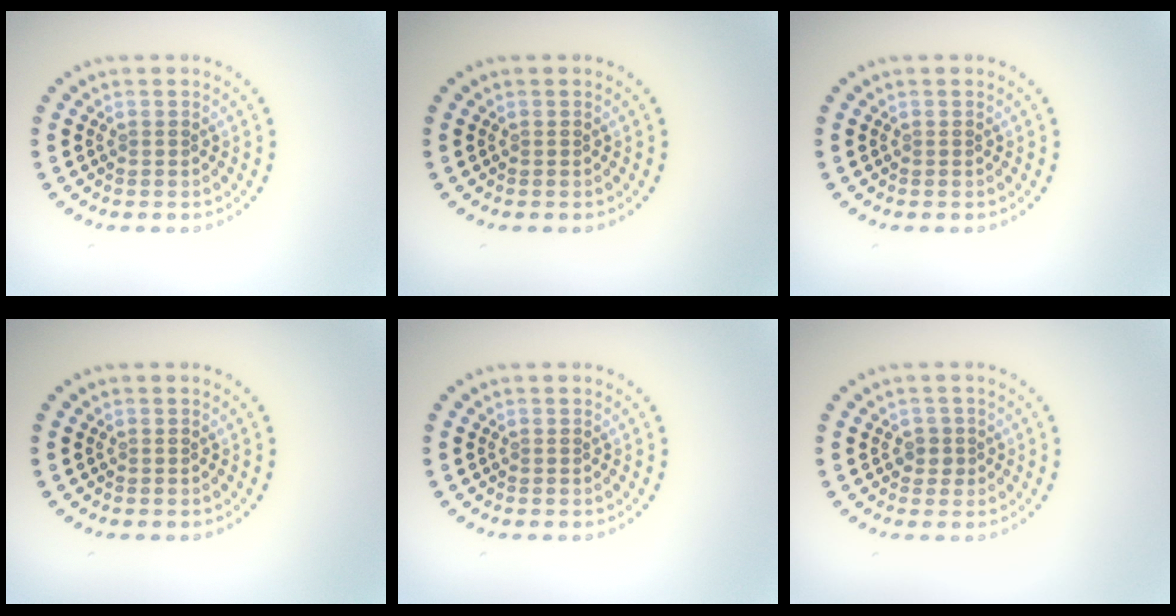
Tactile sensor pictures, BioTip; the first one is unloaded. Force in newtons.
{"total": 0.0}
{"total": 0.0}
{"total": 0.0}
{"total": 0.0}
{"total": 1.4, "press": 1.2, "slide": 0.7}